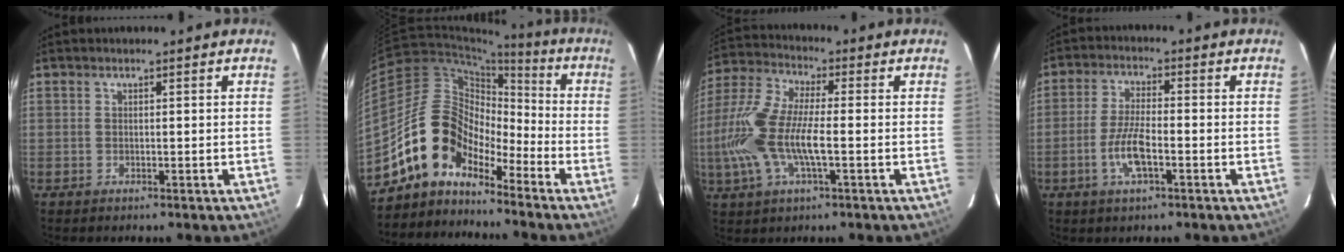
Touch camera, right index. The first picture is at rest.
{"total": 11.3, "force": [-8.9, 5.8, 3.9], "torque": [-0.064, 0.033, -0.178]}
{"total": 15.1, "force": [-2.7, 4.5, 14.1], "torque": [-0.304, 0.000, -0.059]}
{"total": 7.0, "force": [-2.7, 1.9, 6.2], "torque": [-0.130, -0.001, -0.053]}